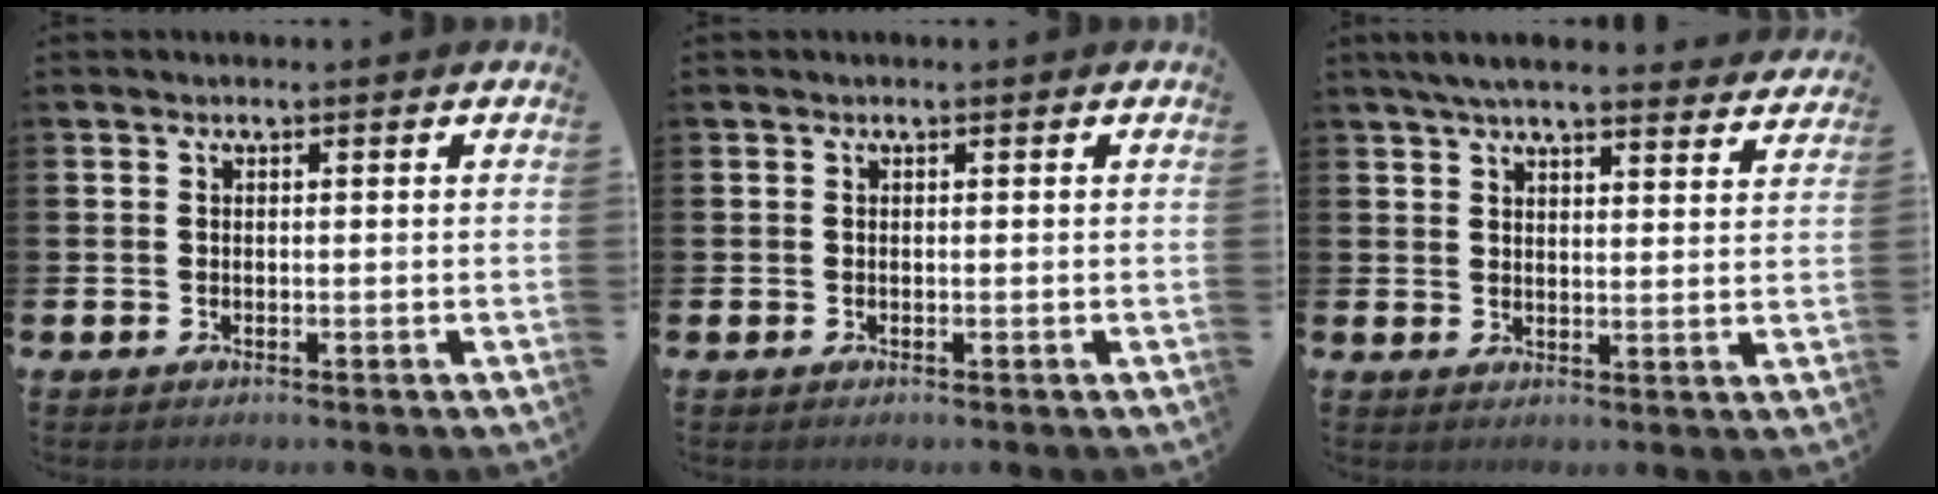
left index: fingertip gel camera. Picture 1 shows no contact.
{"total": 0.0}
{"total": 5.6, "force": [5.3, 0.7, 1.9], "torque": [-0.045, -0.022, 0.094]}